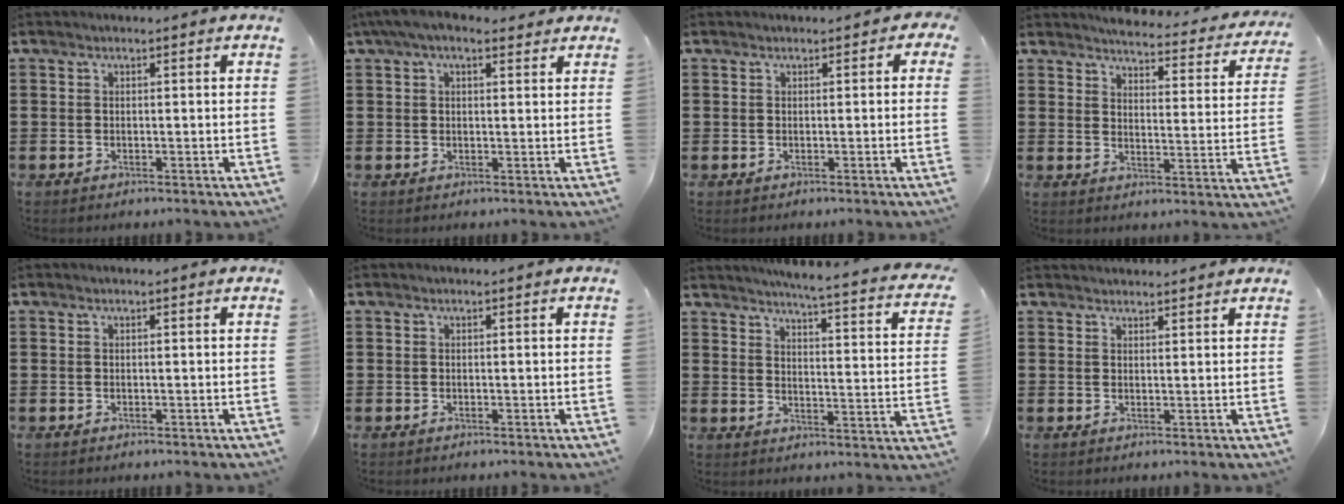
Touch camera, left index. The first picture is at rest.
{"total": 4.6, "force": [3.2, 1.5, 3.0], "torque": [-0.066, 0.003, 0.059]}
{"total": 1.0, "force": [0.0, 1.0, 0.3], "torque": [-0.009, 0.005, -0.002]}
{"total": 3.7, "force": [3.6, 0.1, 0.7], "torque": [-0.036, -0.027, 0.057]}
{"total": 0.0}
{"total": 0.0}
{"total": 4.5, "force": [4.0, -0.6, 1.9], "torque": [-0.050, -0.038, 0.058]}
{"total": 1.7, "force": [1.7, 0.3, 0.0], "torque": [-0.002, 0.003, 0.033]}